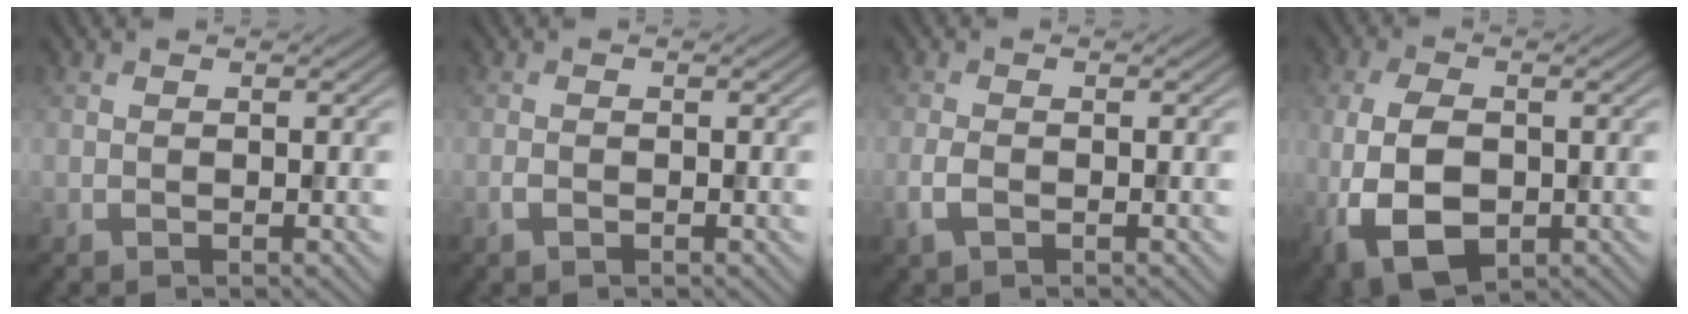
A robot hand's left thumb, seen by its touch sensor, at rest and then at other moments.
{"total": 0.8, "force": [-0.5, 0.4, 0.6], "torque": [-0.014, 0.000, -0.009]}
{"total": 2.0, "force": [-0.9, 0.8, 1.6], "torque": [-0.042, -0.003, -0.022]}
{"total": 8.5, "force": [-2.0, 4.9, 6.6], "torque": [-0.156, -0.015, -0.040]}